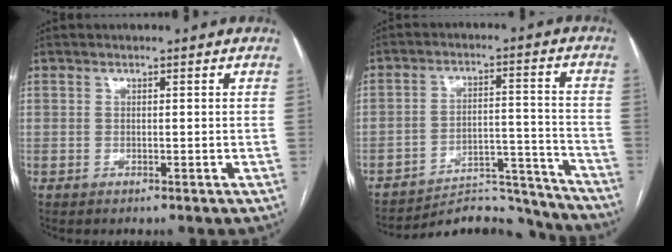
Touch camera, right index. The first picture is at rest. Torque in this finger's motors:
{"motor_torque": [-0.74, -0.37, -0.20, -0.05]}